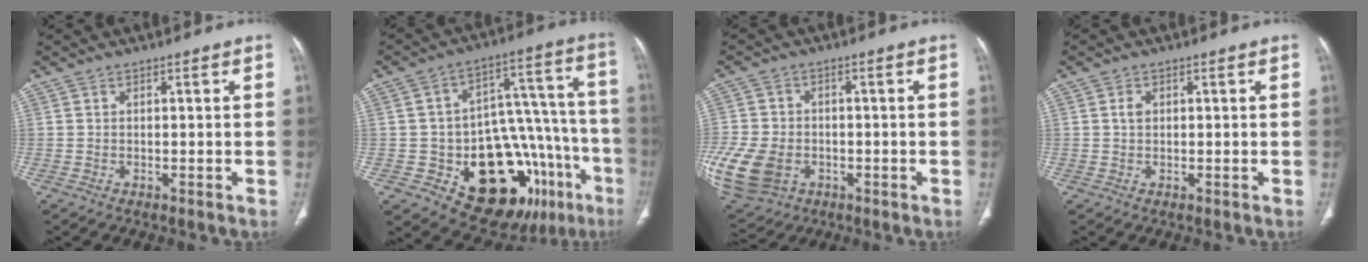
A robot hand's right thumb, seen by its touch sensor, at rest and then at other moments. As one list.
[{"total": 25.0, "force": [-10.5, 13.3, 18.4], "torque": [-0.180, 0.080, -0.132]}, {"total": 17.6, "force": [-5.1, 13.2, 10.5], "torque": [-0.268, -0.002, -0.076]}, {"total": 1.4, "force": [0.3, 1.0, 0.9], "torque": [-0.016, 0.003, 0.005]}]